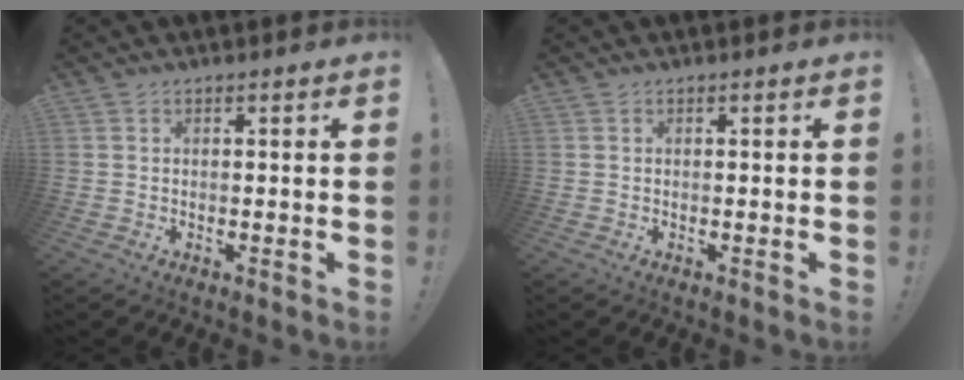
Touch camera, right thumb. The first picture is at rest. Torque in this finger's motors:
{"motor_torque": [-0.02, 0.02, -0.12, 0.14, 0.00]}